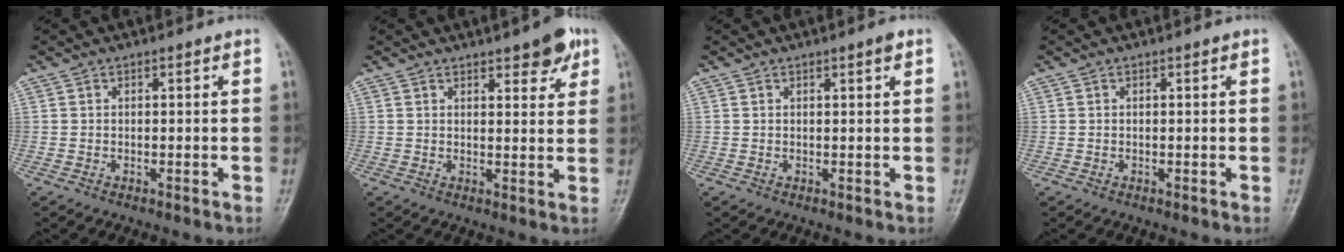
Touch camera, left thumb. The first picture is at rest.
{"total": 6.0, "force": [3.7, 2.2, 4.2], "torque": [-0.034, -0.018, 0.044]}
{"total": 1.3, "force": [0.8, 0.1, 1.0], "torque": [-0.014, -0.003, 0.011]}
{"total": 0.0}